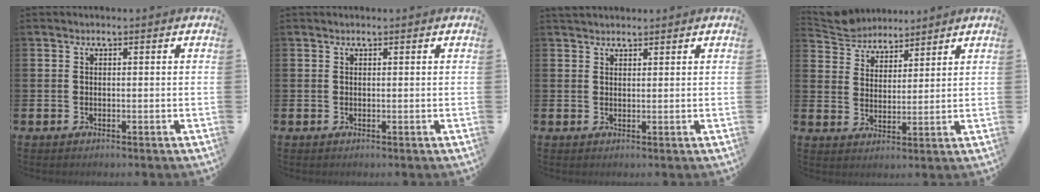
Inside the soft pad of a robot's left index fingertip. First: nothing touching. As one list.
[{"total": 0.0}, {"total": 1.9, "force": [1.8, 0.6, 0.1], "torque": [0.006, -0.003, 0.032]}, {"total": 5.1, "force": [4.9, 1.4, -0.3], "torque": [-0.022, -0.026, 0.089]}]